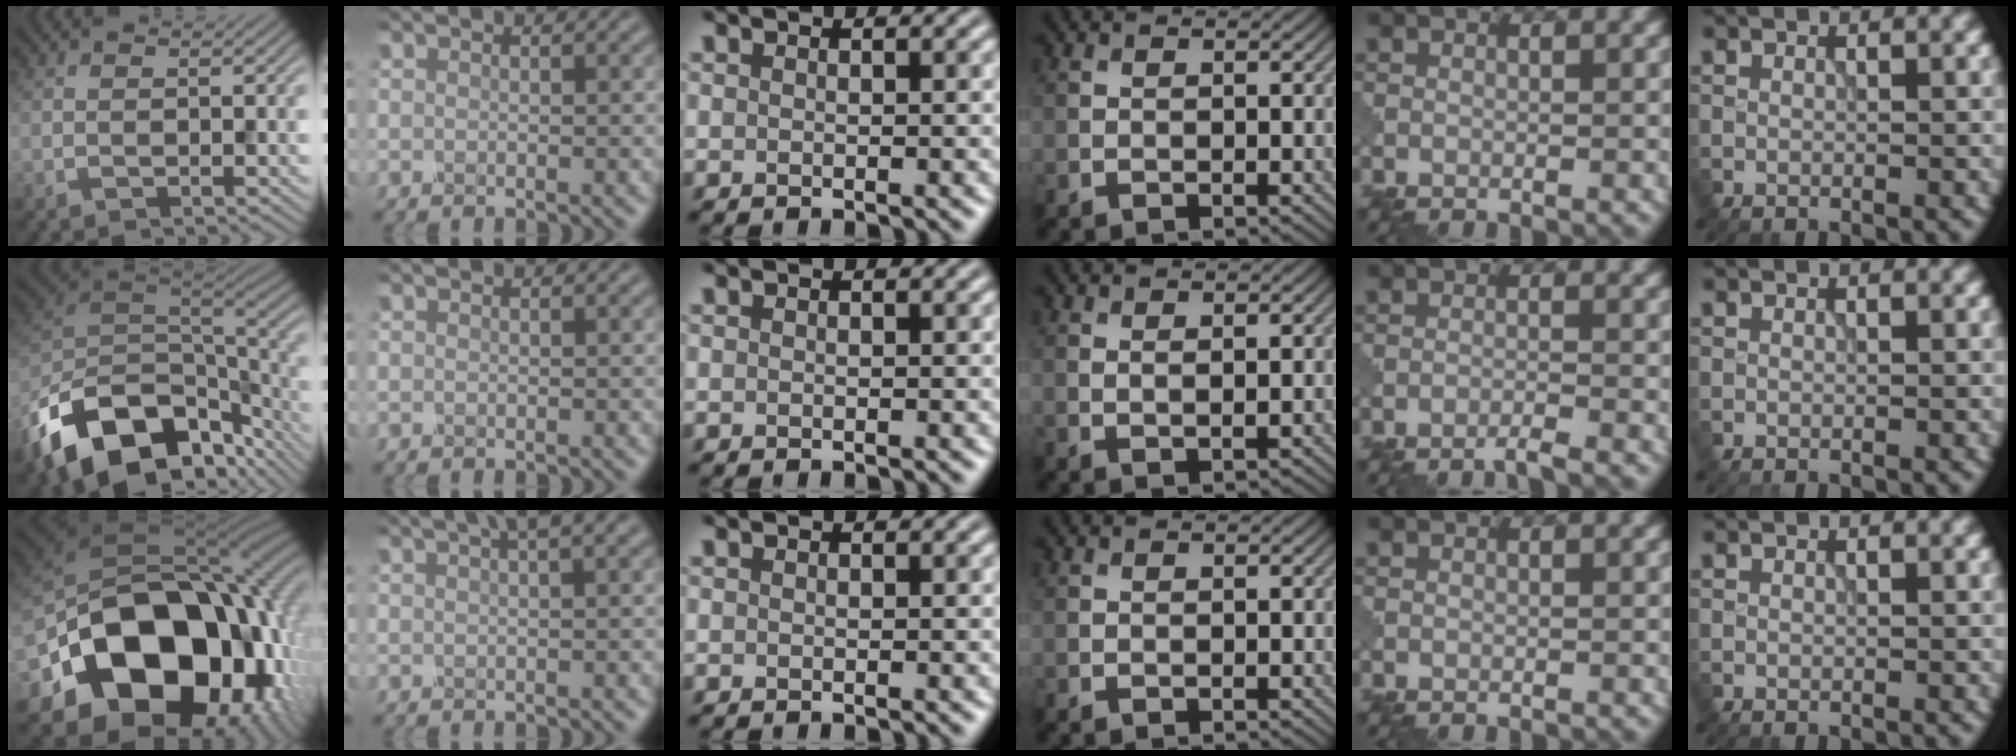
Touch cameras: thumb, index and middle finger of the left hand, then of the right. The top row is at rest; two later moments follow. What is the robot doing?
{"motion": "shake", "object": "sieve"}